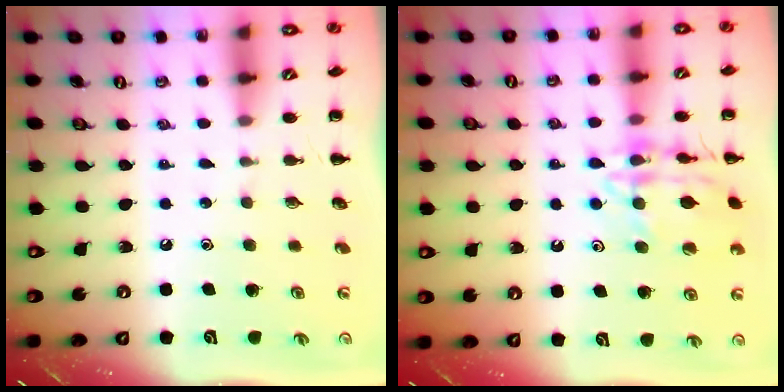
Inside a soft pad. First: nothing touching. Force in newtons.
{"total": 14.2, "press": 14.1, "slide": 1.4}